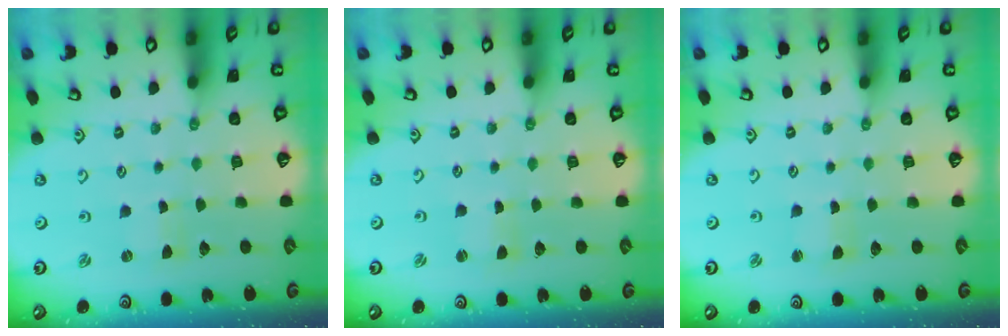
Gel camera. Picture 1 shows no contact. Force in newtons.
{"total": 0.6, "press": 0.5, "slide": 0.2}
{"total": 1.1, "press": 1.0, "slide": 0.2}